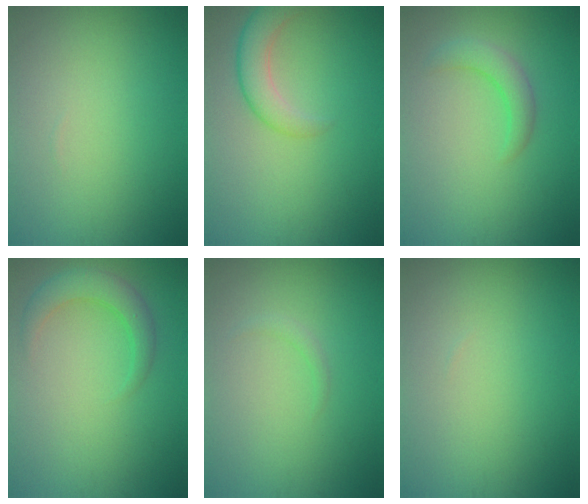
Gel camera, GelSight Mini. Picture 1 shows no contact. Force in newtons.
{"total": 3.4, "press": 3.4, "slide": 0.2}
{"total": 2.3, "press": 2.3, "slide": 0.4}
{"total": 3.0, "press": 3.0, "slide": 0.1}
{"total": 0.7, "press": 0.7, "slide": 0.1}
{"total": 0.0}